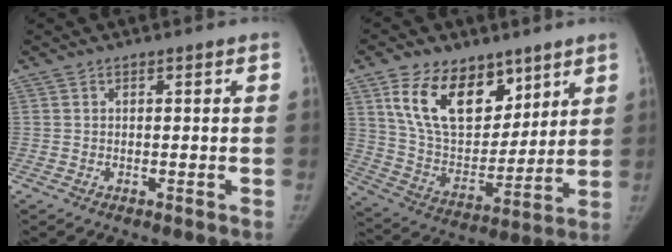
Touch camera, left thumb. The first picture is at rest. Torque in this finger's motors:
{"motor_torque": [0.28, 0.25, 1.64, -1.13, 0.10]}